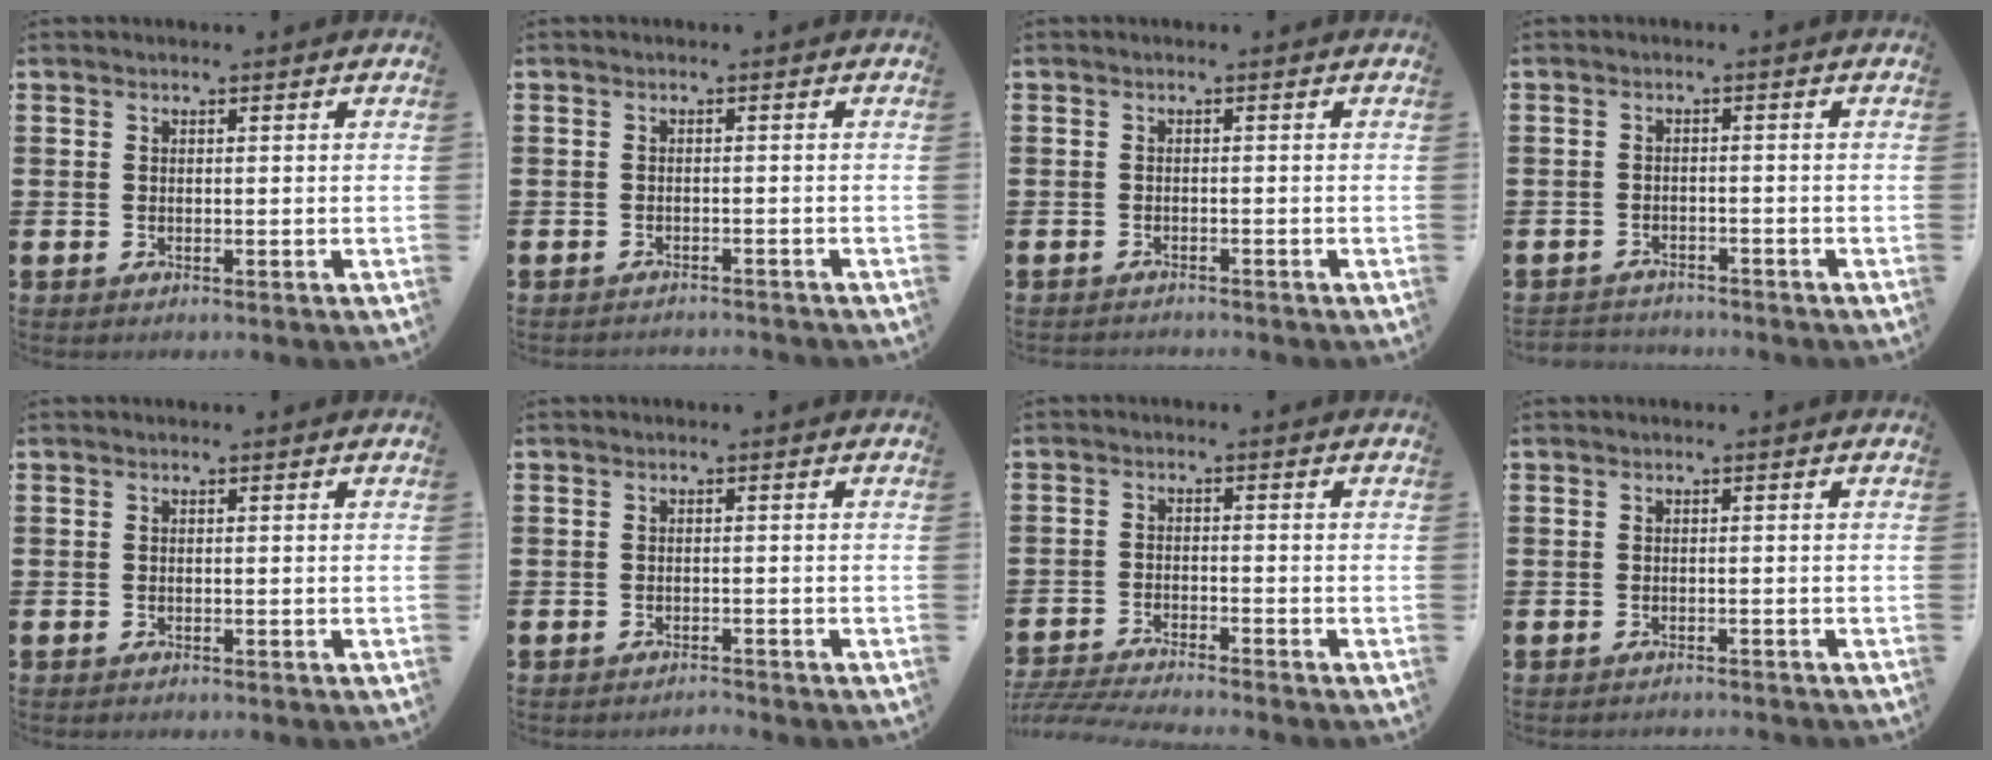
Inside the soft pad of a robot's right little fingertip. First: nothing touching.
{"total": 1.0, "force": [-1.0, -0.1, -0.1], "torque": [-0.001, 0.002, -0.022]}
{"total": 0.9, "force": [-0.9, 0.0, -0.1], "torque": [-0.001, 0.000, -0.018]}
{"total": 1.8, "force": [-1.8, 0.2, -0.3], "torque": [-0.001, 0.003, -0.040]}
{"total": 0.0}
{"total": 0.9, "force": [-0.9, 0.0, 0.0], "torque": [-0.002, 0.000, -0.019]}
{"total": 3.6, "force": [-3.5, -0.1, 0.9], "torque": [-0.020, -0.008, -0.071]}
{"total": 0.7, "force": [-0.6, -0.1, 0.0], "torque": [0.000, -0.001, -0.014]}